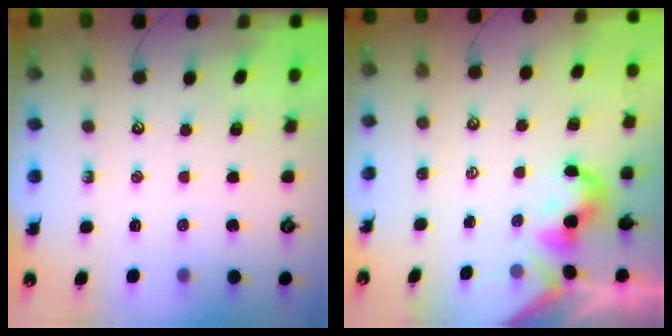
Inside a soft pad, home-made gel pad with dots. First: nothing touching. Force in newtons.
{"total": 2.1, "press": 2.0, "slide": 0.5}